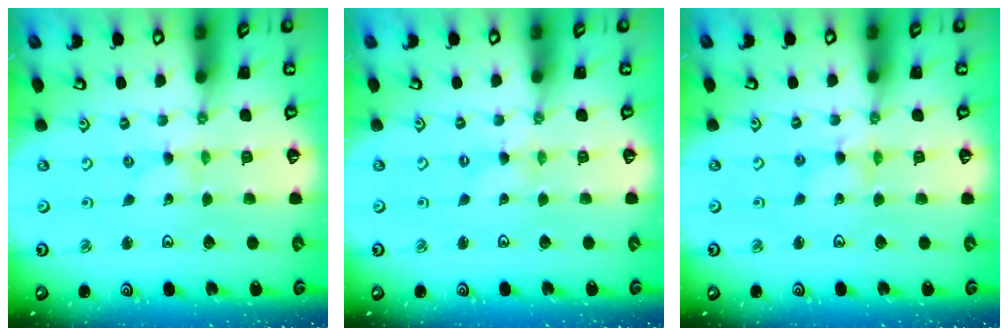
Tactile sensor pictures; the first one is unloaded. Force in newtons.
{"total": 0.6, "press": 0.6, "slide": 0.1}
{"total": 2.6, "press": 2.6, "slide": 0.3}